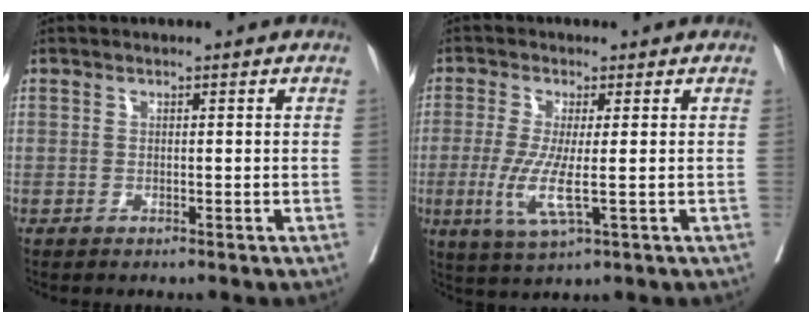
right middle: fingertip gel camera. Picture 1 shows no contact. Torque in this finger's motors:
{"motor_torque": [1.20, -0.28, 0.23, 0.10]}